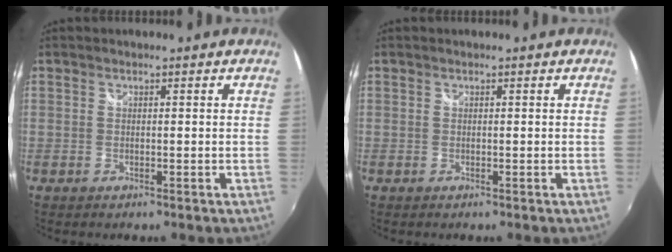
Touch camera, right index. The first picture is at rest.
{"total": 0.0}